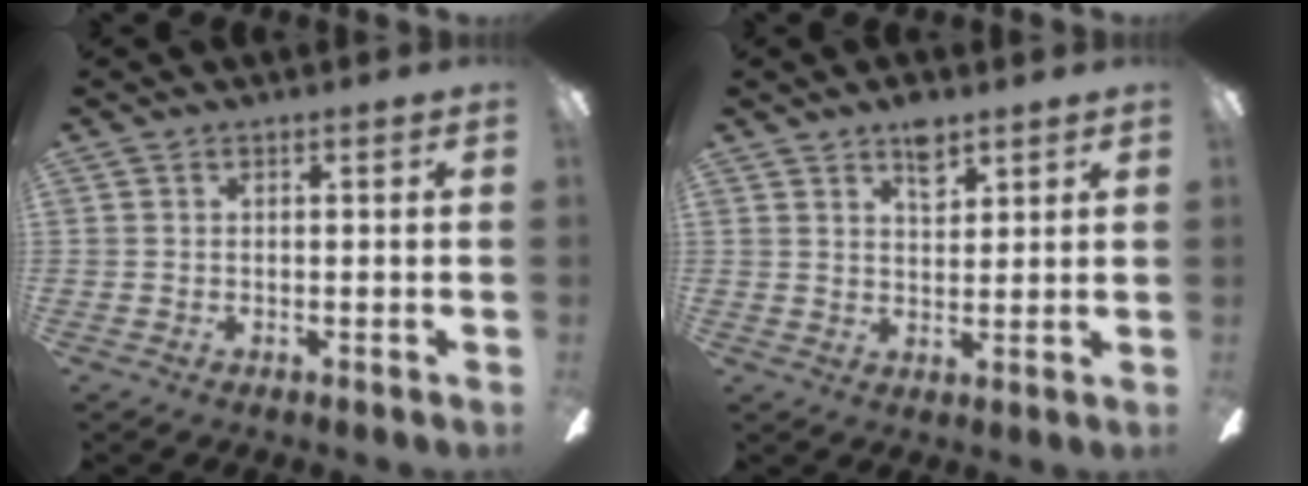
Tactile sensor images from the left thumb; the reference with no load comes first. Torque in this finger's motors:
{"motor_torque": [0.82, 0.32, 0.26, -0.36, 0.04]}